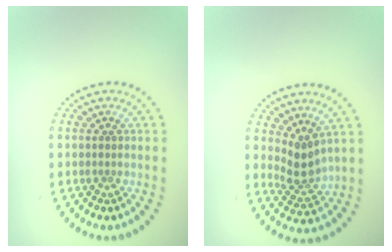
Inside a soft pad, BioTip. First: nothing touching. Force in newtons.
{"total": 2.6, "press": 1.8, "slide": 1.8}